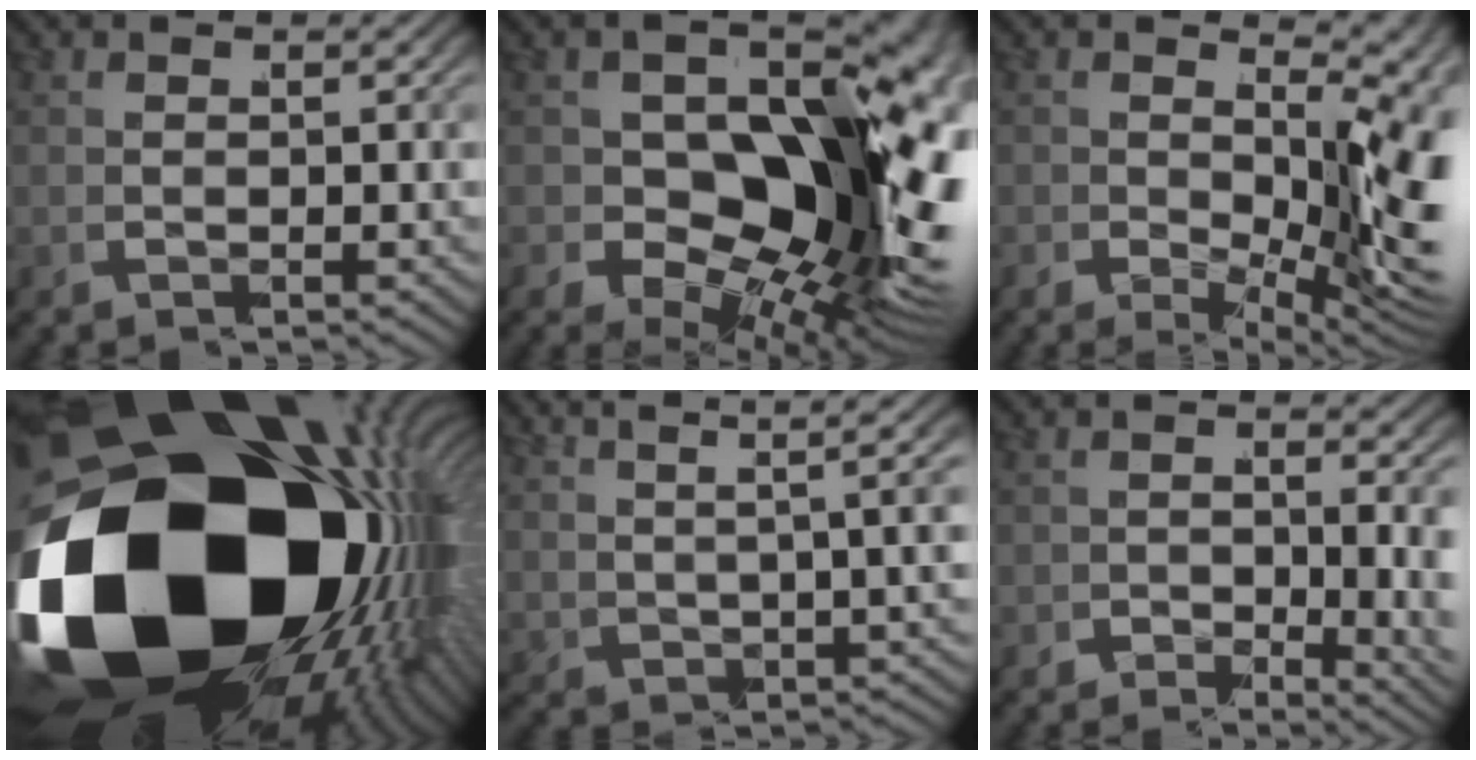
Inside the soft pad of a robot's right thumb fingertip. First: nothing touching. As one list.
[{"total": 21.4, "force": [-2.1, 13.6, 16.3], "torque": [-0.270, -0.079, -0.005]}, {"total": 7.7, "force": [-0.5, 3.8, 6.6], "torque": [-0.095, -0.039, 0.013]}, {"total": 49.2, "force": [-5.8, 29.8, 38.8], "torque": [-0.593, -0.113, -0.048]}, {"total": 6.6, "force": [4.4, 2.6, 4.2], "torque": [-0.040, 0.013, 0.074]}, {"total": 3.7, "force": [-1.3, 1.7, 3.1], "torque": [-0.050, -0.027, -0.011]}]